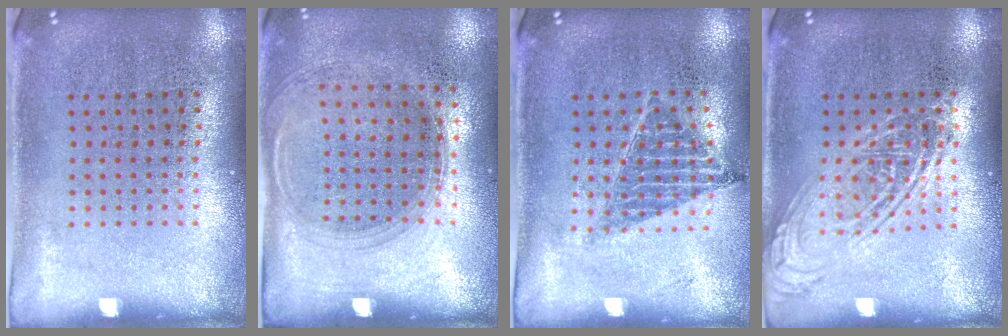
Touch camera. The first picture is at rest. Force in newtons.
{"total": 1.3, "press": 1.1, "slide": 0.7}
{"total": 0.9, "press": 0.9, "slide": 0.2}
{"total": 2.5, "press": 2.4, "slide": 0.3}